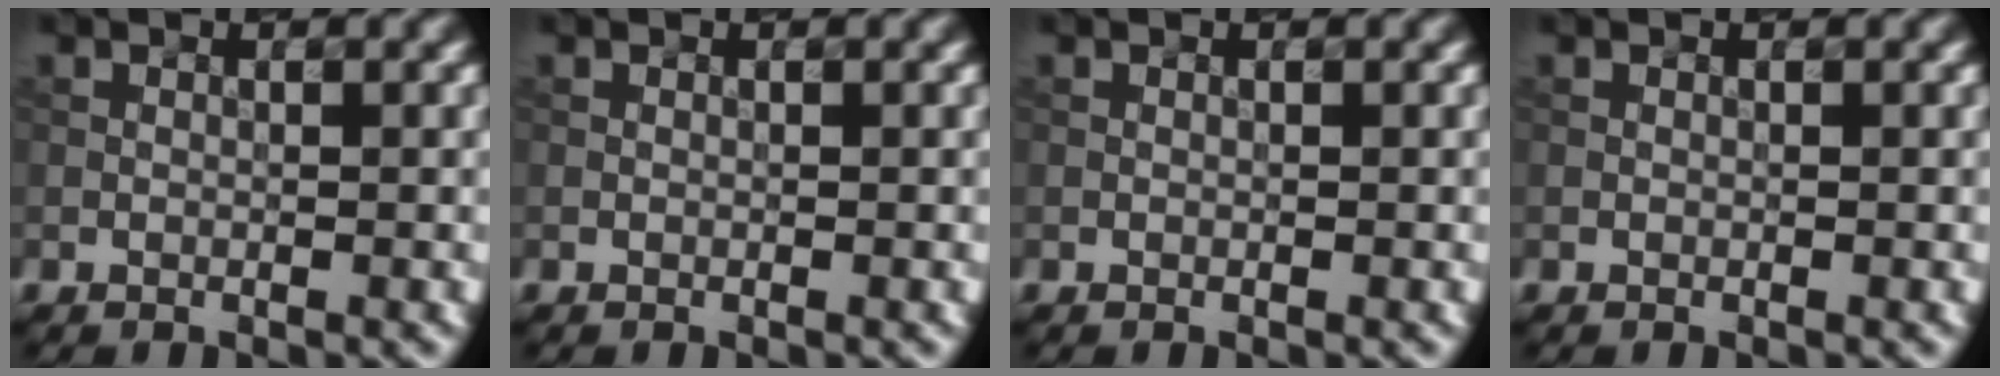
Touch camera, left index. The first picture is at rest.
{"total": 0.0}
{"total": 0.0}
{"total": 0.0}